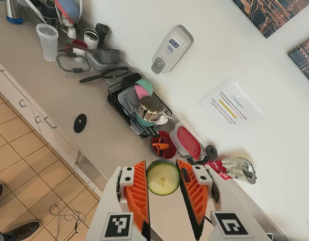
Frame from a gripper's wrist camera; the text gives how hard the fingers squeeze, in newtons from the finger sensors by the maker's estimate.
{"total": 8.3, "left": 8.2, "right": 8.3}